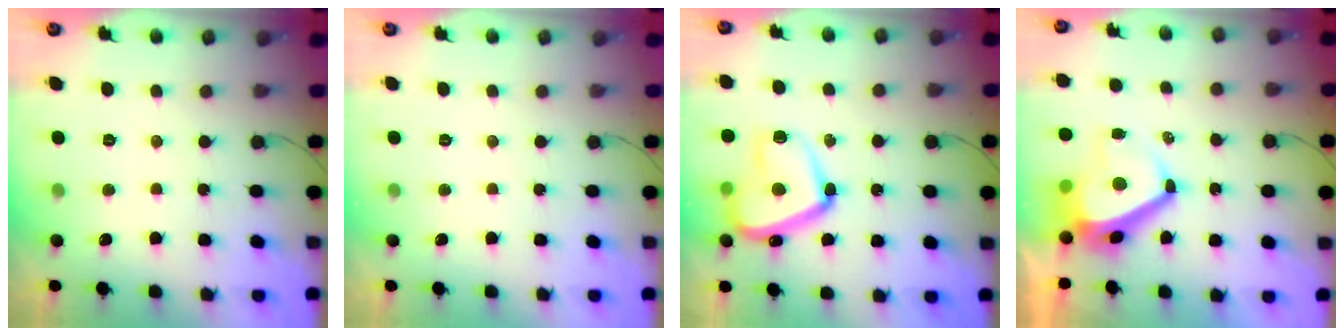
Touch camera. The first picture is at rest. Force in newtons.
{"total": 0.0}
{"total": 17.3, "press": 17.2, "slide": 1.5}
{"total": 10.1, "press": 10.1, "slide": 0.9}